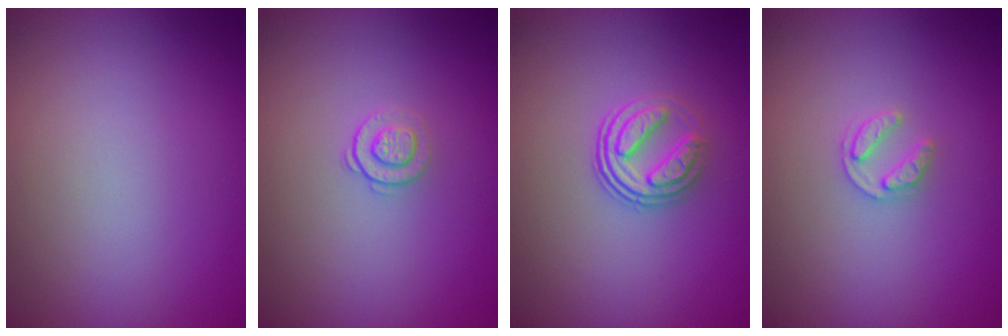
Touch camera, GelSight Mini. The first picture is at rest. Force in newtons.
{"total": 1.2, "press": 0.9, "slide": 0.8}
{"total": 3.1, "press": 2.6, "slide": 1.8}
{"total": 1.6, "press": 1.6, "slide": 0.3}